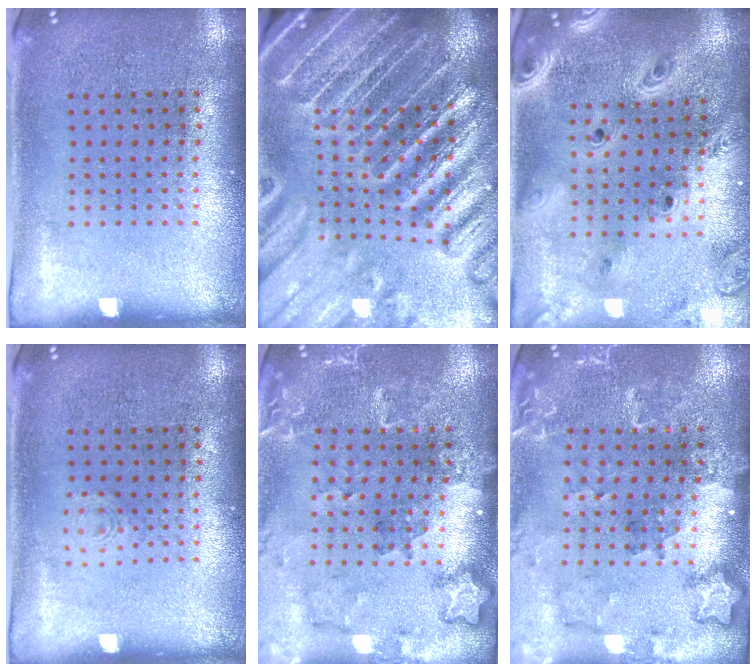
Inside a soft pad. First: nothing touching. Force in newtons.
{"total": 5.1, "press": 4.5, "slide": 2.4}
{"total": 3.2, "press": 2.6, "slide": 1.8}
{"total": 0.6, "press": 0.6, "slide": 0.1}
{"total": 1.8, "press": 1.7, "slide": 0.2}
{"total": 1.8, "press": 1.7, "slide": 0.2}